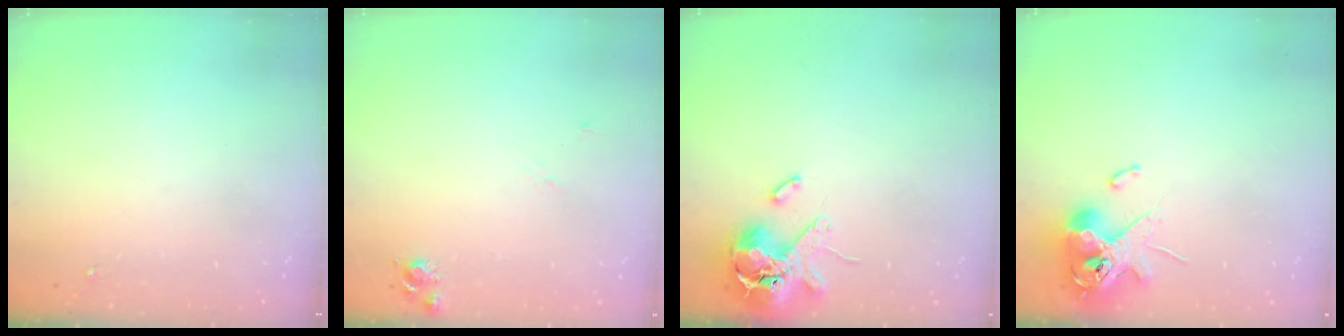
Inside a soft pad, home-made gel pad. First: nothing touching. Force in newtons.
{"total": 6.5, "press": 6.5, "slide": 0.8}
{"total": 12.8, "press": 12.6, "slide": 2.0}
{"total": 12.6, "press": 12.5, "slide": 2.0}